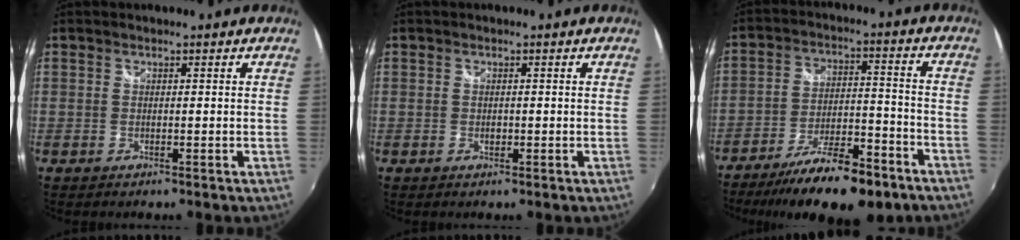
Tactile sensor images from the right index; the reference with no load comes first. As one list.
[{"total": 0.9, "force": [-0.2, 0.7, 0.6], "torque": [-0.009, 0.000, -0.003]}, {"total": 18.1, "force": [-13.7, 5.2, 10.6], "torque": [-0.191, -0.015, -0.204]}]